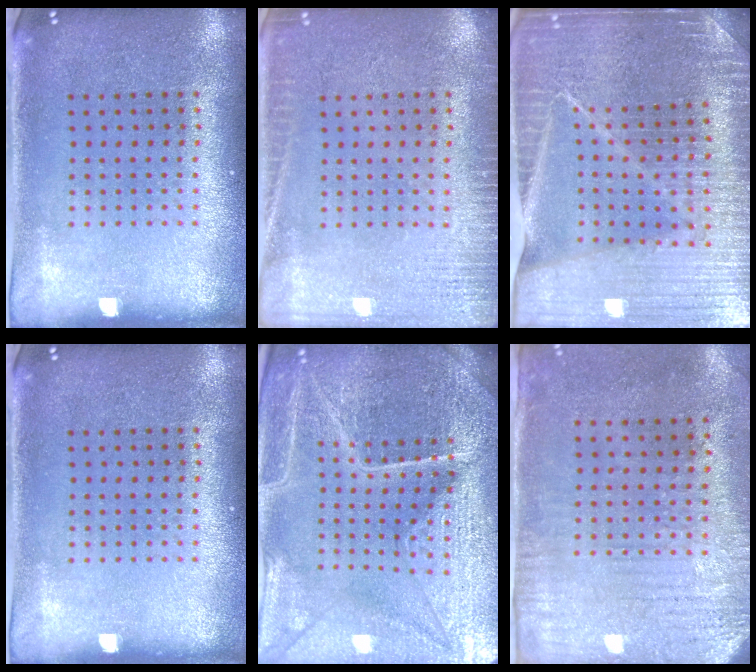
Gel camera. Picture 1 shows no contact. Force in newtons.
{"total": 2.9, "press": 2.9, "slide": 0.4}
{"total": 4.5, "press": 4.3, "slide": 1.6}
{"total": 0.0}
{"total": 5.5, "press": 5.0, "slide": 2.1}
{"total": 3.1, "press": 2.5, "slide": 1.8}